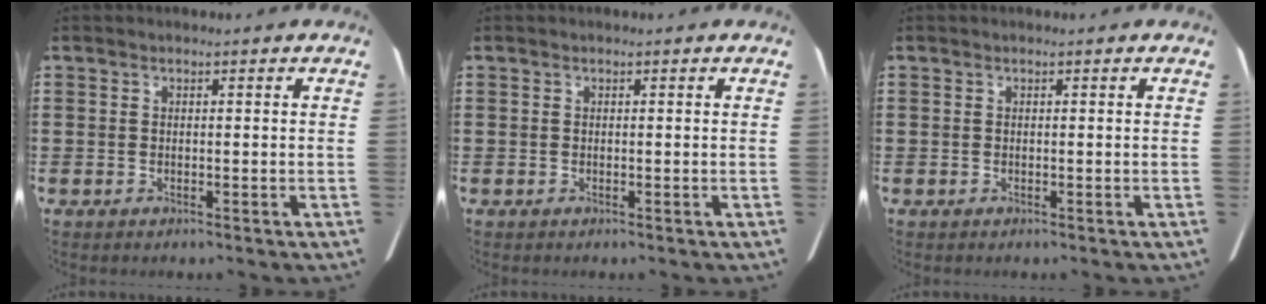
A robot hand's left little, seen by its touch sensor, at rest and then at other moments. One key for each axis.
{"total": 0.0}
{"total": 0.0}